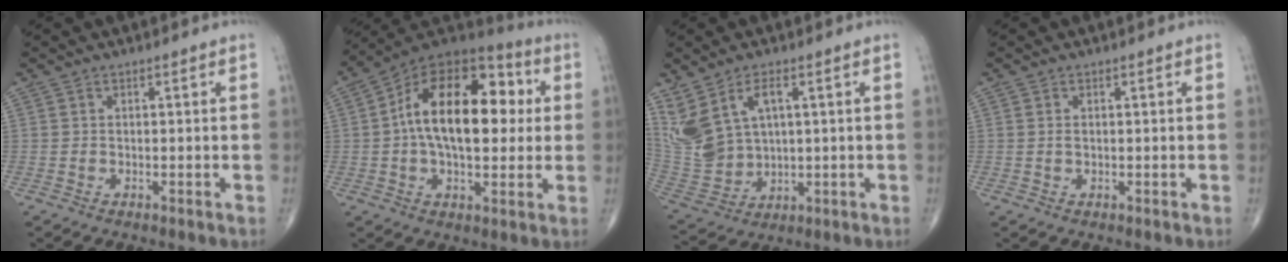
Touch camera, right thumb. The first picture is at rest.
{"total": 21.8, "force": [2.4, 12.0, 18.1], "torque": [-0.267, 0.029, 0.027]}
{"total": 11.9, "force": [4.6, 7.0, 8.5], "torque": [-0.179, -0.015, 0.114]}
{"total": 0.7, "force": [0.2, 0.4, 0.6], "torque": [-0.014, 0.000, 0.004]}